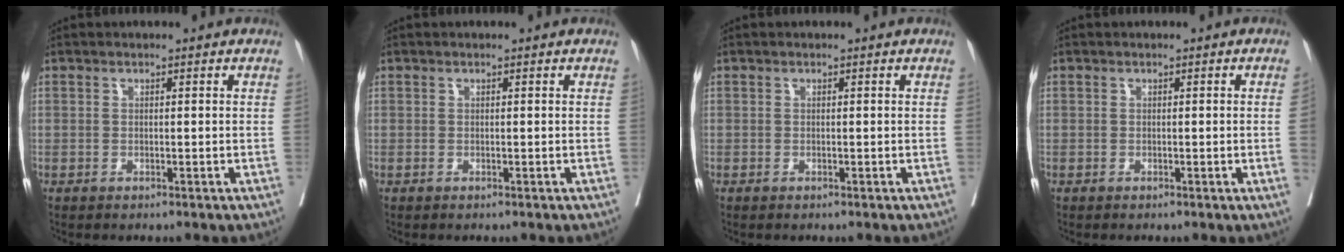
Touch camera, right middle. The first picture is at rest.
{"total": 0.0}
{"total": 0.0}
{"total": 1.8, "force": [-0.2, -0.5, 1.8], "torque": [-0.028, 0.001, 0.001]}